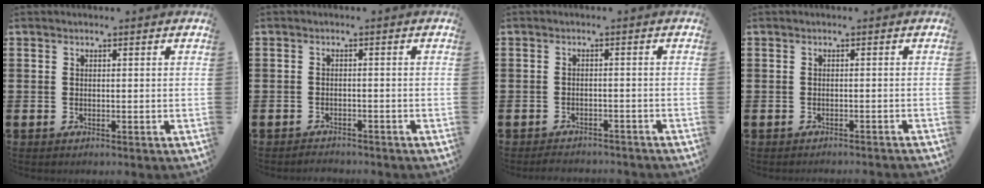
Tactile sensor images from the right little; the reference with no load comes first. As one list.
[{"total": 1.3, "force": [-1.3, 0.0, -0.1], "torque": [-0.003, 0.003, -0.027]}, {"total": 1.6, "force": [-1.6, 0.1, 0.0], "torque": [-0.006, 0.002, -0.034]}, {"total": 0.7, "force": [-0.7, -0.1, 0.0], "torque": [0.000, -0.001, -0.015]}]